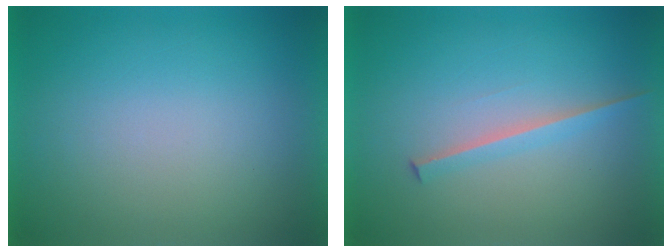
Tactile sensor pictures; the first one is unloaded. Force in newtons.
{"total": 1.8}